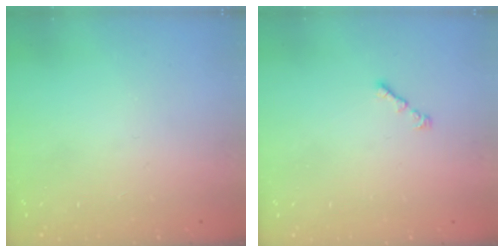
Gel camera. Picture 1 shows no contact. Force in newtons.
{"total": 0.9, "press": 0.8, "slide": 0.5}